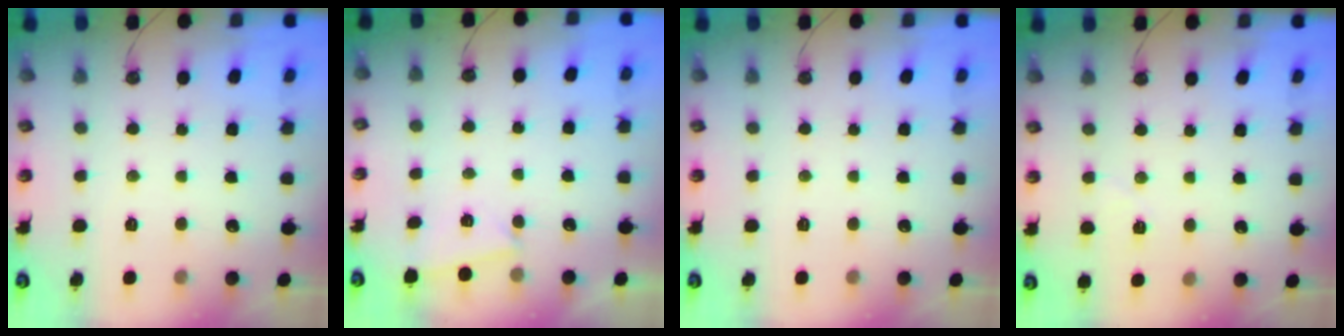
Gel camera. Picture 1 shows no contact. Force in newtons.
{"total": 1.9, "press": 1.7, "slide": 0.7}
{"total": 0.0}
{"total": 3.4, "press": 2.9, "slide": 1.8}